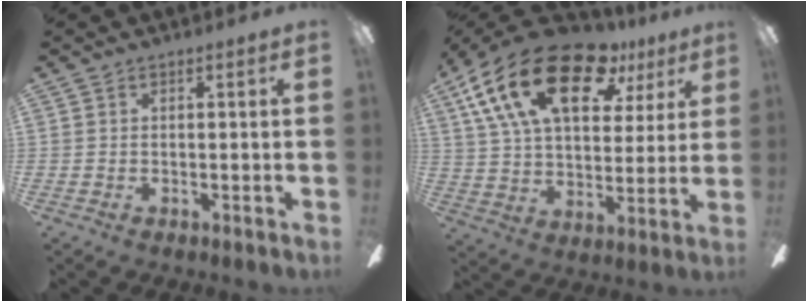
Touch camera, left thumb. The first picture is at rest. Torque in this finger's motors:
{"motor_torque": [0.50, 1.02, 1.36, -1.41, 0.59]}